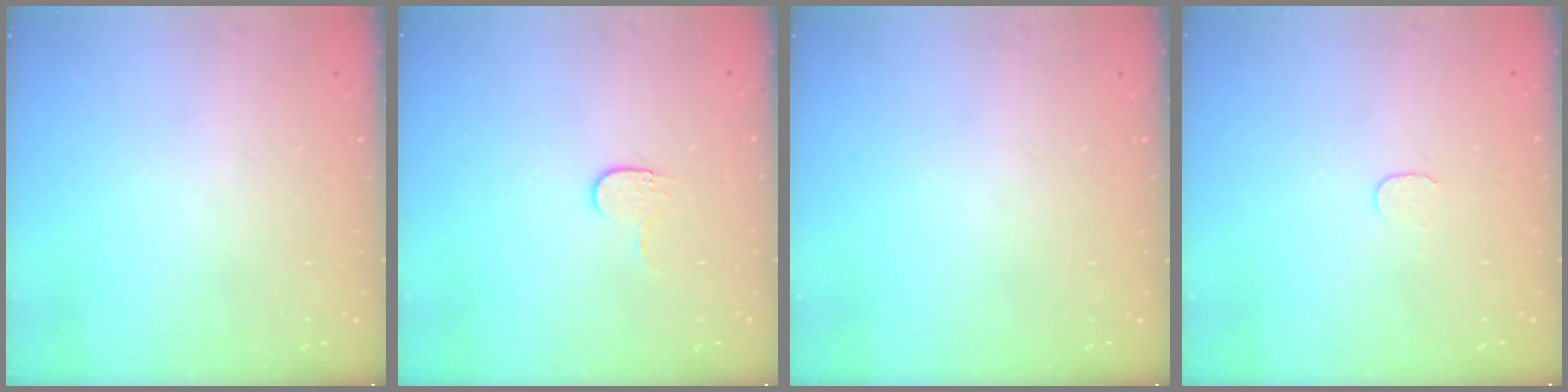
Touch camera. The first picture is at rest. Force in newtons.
{"total": 3.9, "press": 3.8, "slide": 0.5}
{"total": 0.0}
{"total": 3.7, "press": 3.7, "slide": 0.3}